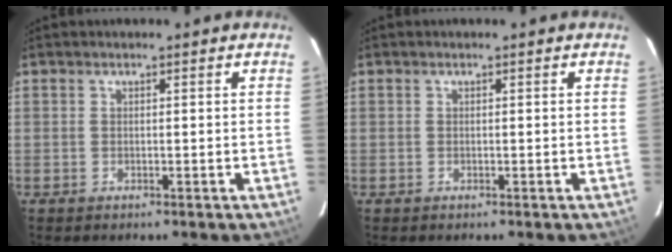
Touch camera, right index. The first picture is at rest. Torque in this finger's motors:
{"motor_torque": [0.00, 0.00, 0.00, 0.00]}